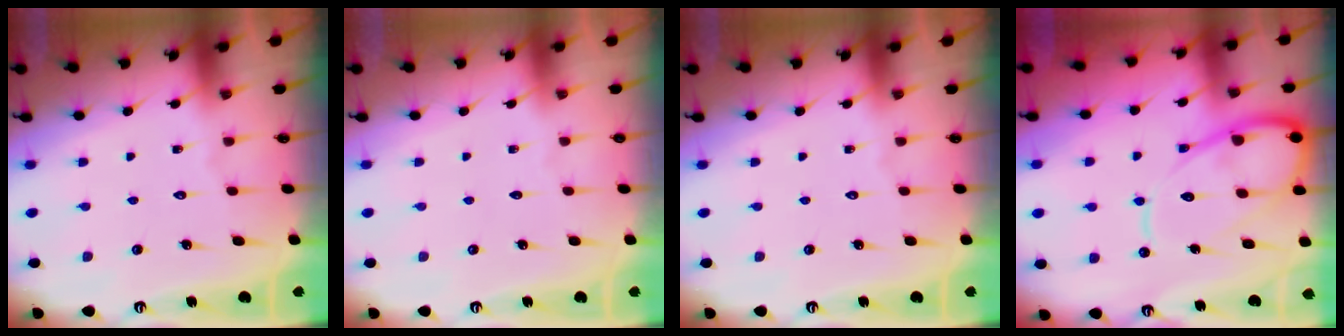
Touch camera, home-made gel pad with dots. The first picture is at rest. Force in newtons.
{"total": 0.0}
{"total": 0.0}
{"total": 13.2, "press": 13.1, "slide": 1.2}